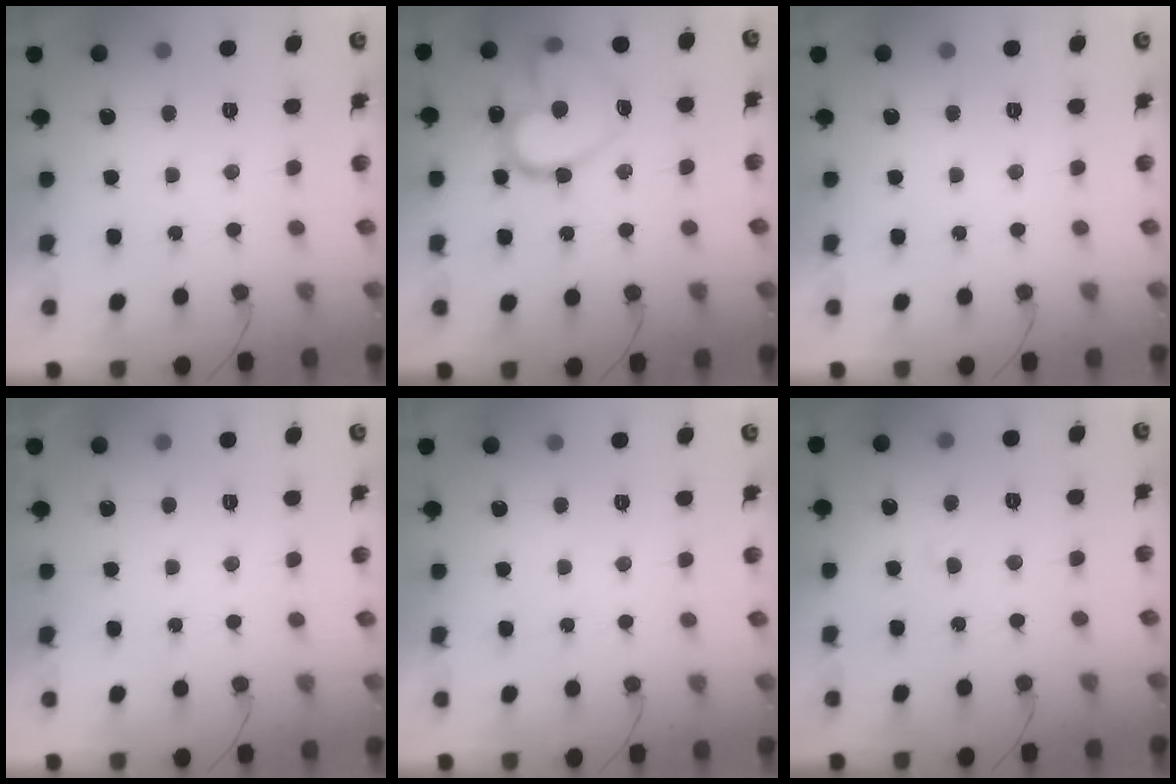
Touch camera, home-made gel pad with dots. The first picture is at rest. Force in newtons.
{"total": 16.3, "press": 16.2, "slide": 2.2}
{"total": 0.0}
{"total": 1.8, "press": 1.7, "slide": 0.1}
{"total": 0.0}
{"total": 3.1, "press": 3.1, "slide": 0.3}